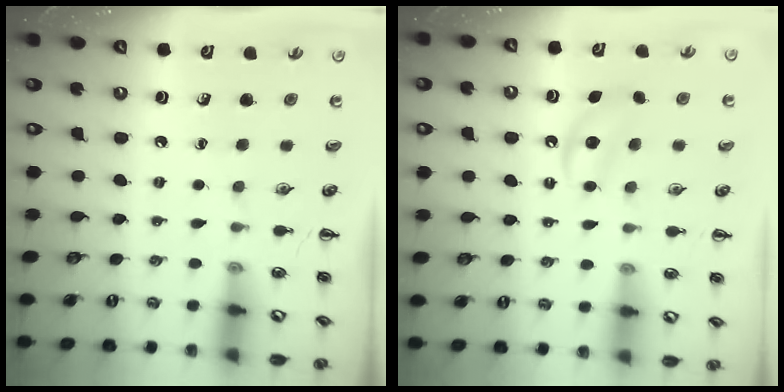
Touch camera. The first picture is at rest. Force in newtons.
{"total": 4.9, "press": 4.7, "slide": 1.4}